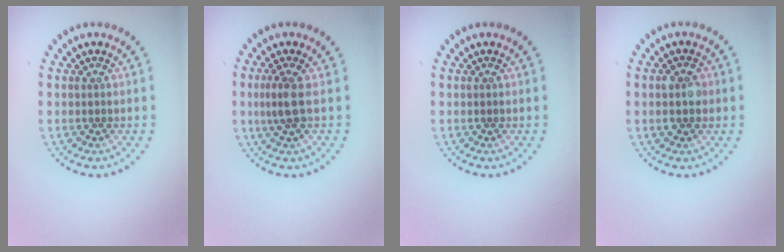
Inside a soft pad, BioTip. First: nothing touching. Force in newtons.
{"total": 1.9, "press": 1.6, "slide": 1.1}
{"total": 0.0}
{"total": 2.8, "press": 2.8, "slide": 0.1}